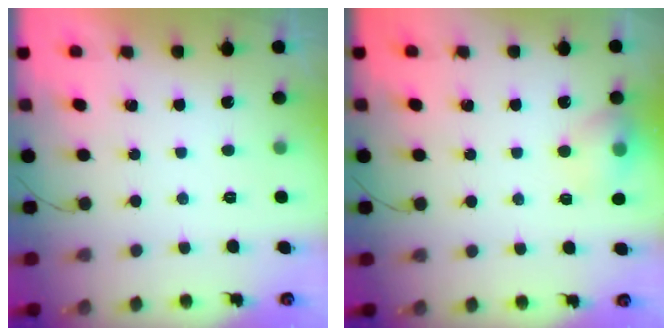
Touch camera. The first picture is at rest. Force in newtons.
{"total": 9.6, "press": 9.4, "slide": 1.8}